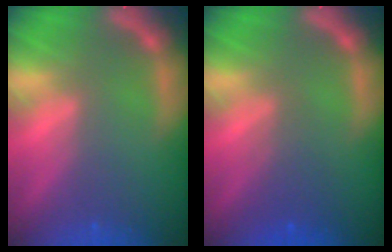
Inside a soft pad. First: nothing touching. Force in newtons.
{"total": 2.5}